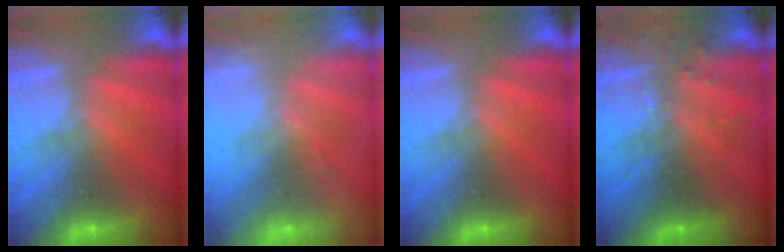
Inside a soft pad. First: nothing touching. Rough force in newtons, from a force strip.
{"total": 2.4}
{"total": 0.0}
{"total": 2.9}